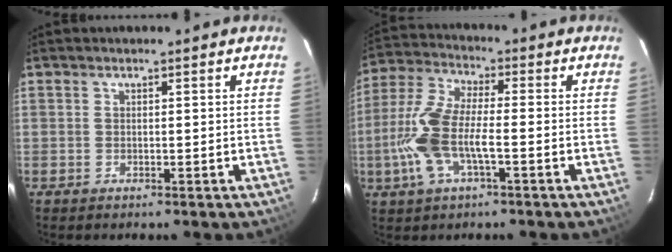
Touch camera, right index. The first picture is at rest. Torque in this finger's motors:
{"motor_torque": [0.93, -0.51, 1.01, 0.21]}